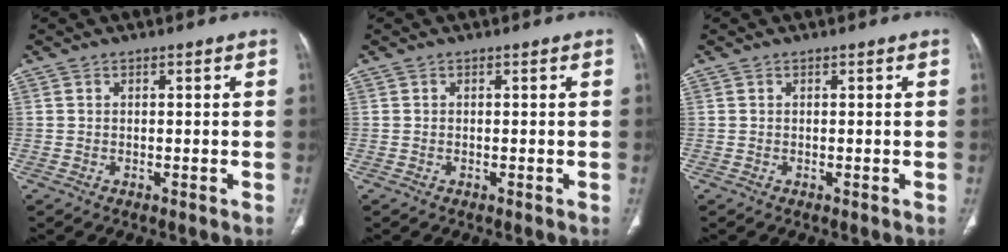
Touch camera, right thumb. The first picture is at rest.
{"total": 0.0}
{"total": 0.0}